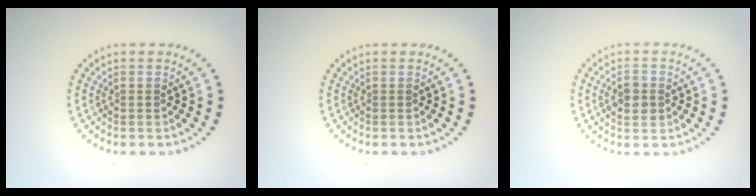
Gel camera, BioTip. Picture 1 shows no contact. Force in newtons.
{"total": 0.0}
{"total": 2.7, "press": 2.7, "slide": 0.2}